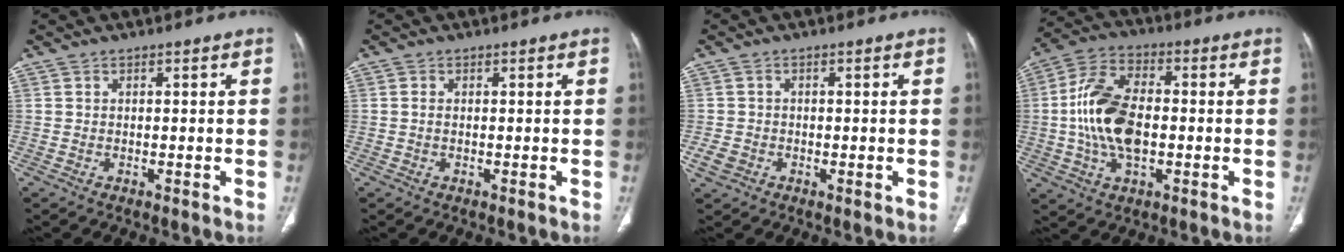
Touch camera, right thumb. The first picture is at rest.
{"total": 0.8, "force": [0.0, 0.4, 0.7], "torque": [-0.017, 0.000, 0.001]}
{"total": 2.8, "force": [-0.8, 2.3, 1.3], "torque": [-0.022, 0.005, -0.012]}
{"total": 14.8, "force": [-0.8, 8.3, 12.3], "torque": [-0.240, 0.019, -0.017]}